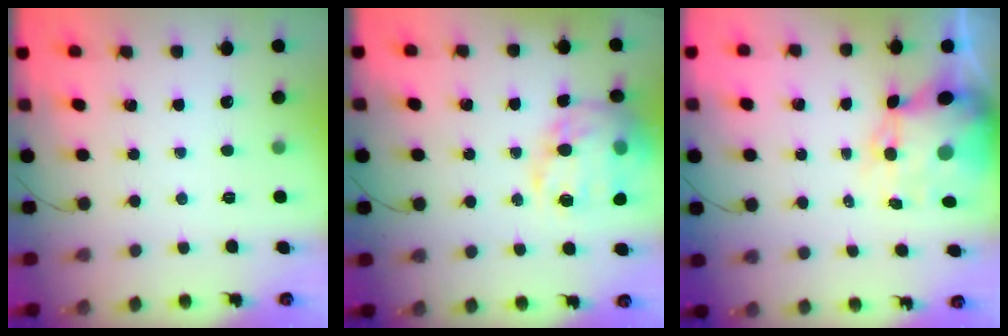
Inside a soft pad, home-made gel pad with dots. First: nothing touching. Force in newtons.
{"total": 22.5, "press": 22.1, "slide": 4.0}
{"total": 10.5, "press": 9.9, "slide": 3.3}